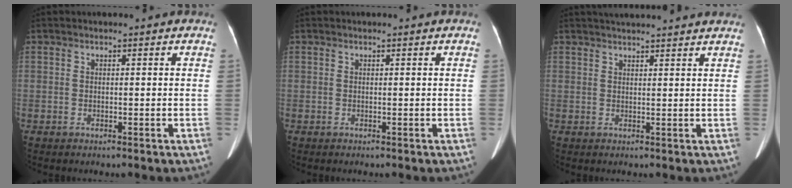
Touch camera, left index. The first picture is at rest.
{"total": 0.0}
{"total": 10.5, "force": [9.8, 0.5, 3.8], "torque": [-0.053, 0.029, 0.118]}